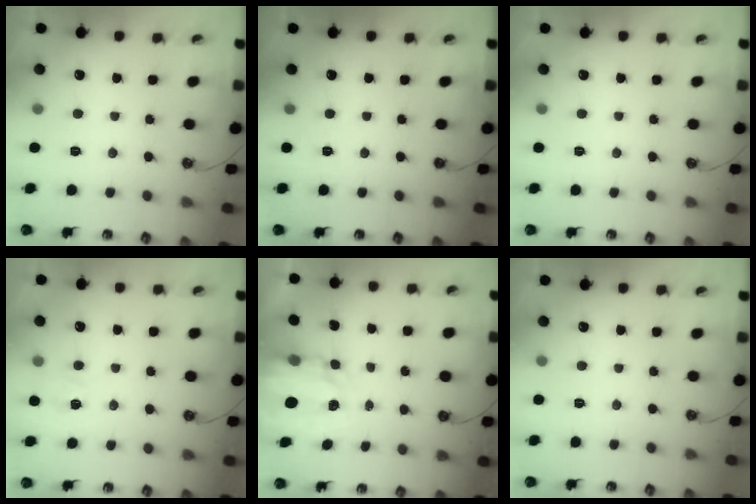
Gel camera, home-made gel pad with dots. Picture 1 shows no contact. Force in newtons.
{"total": 0.0}
{"total": 0.0}
{"total": 5.0, "press": 4.9, "slide": 0.8}
{"total": 3.8, "press": 3.8, "slide": 0.1}
{"total": 0.0}